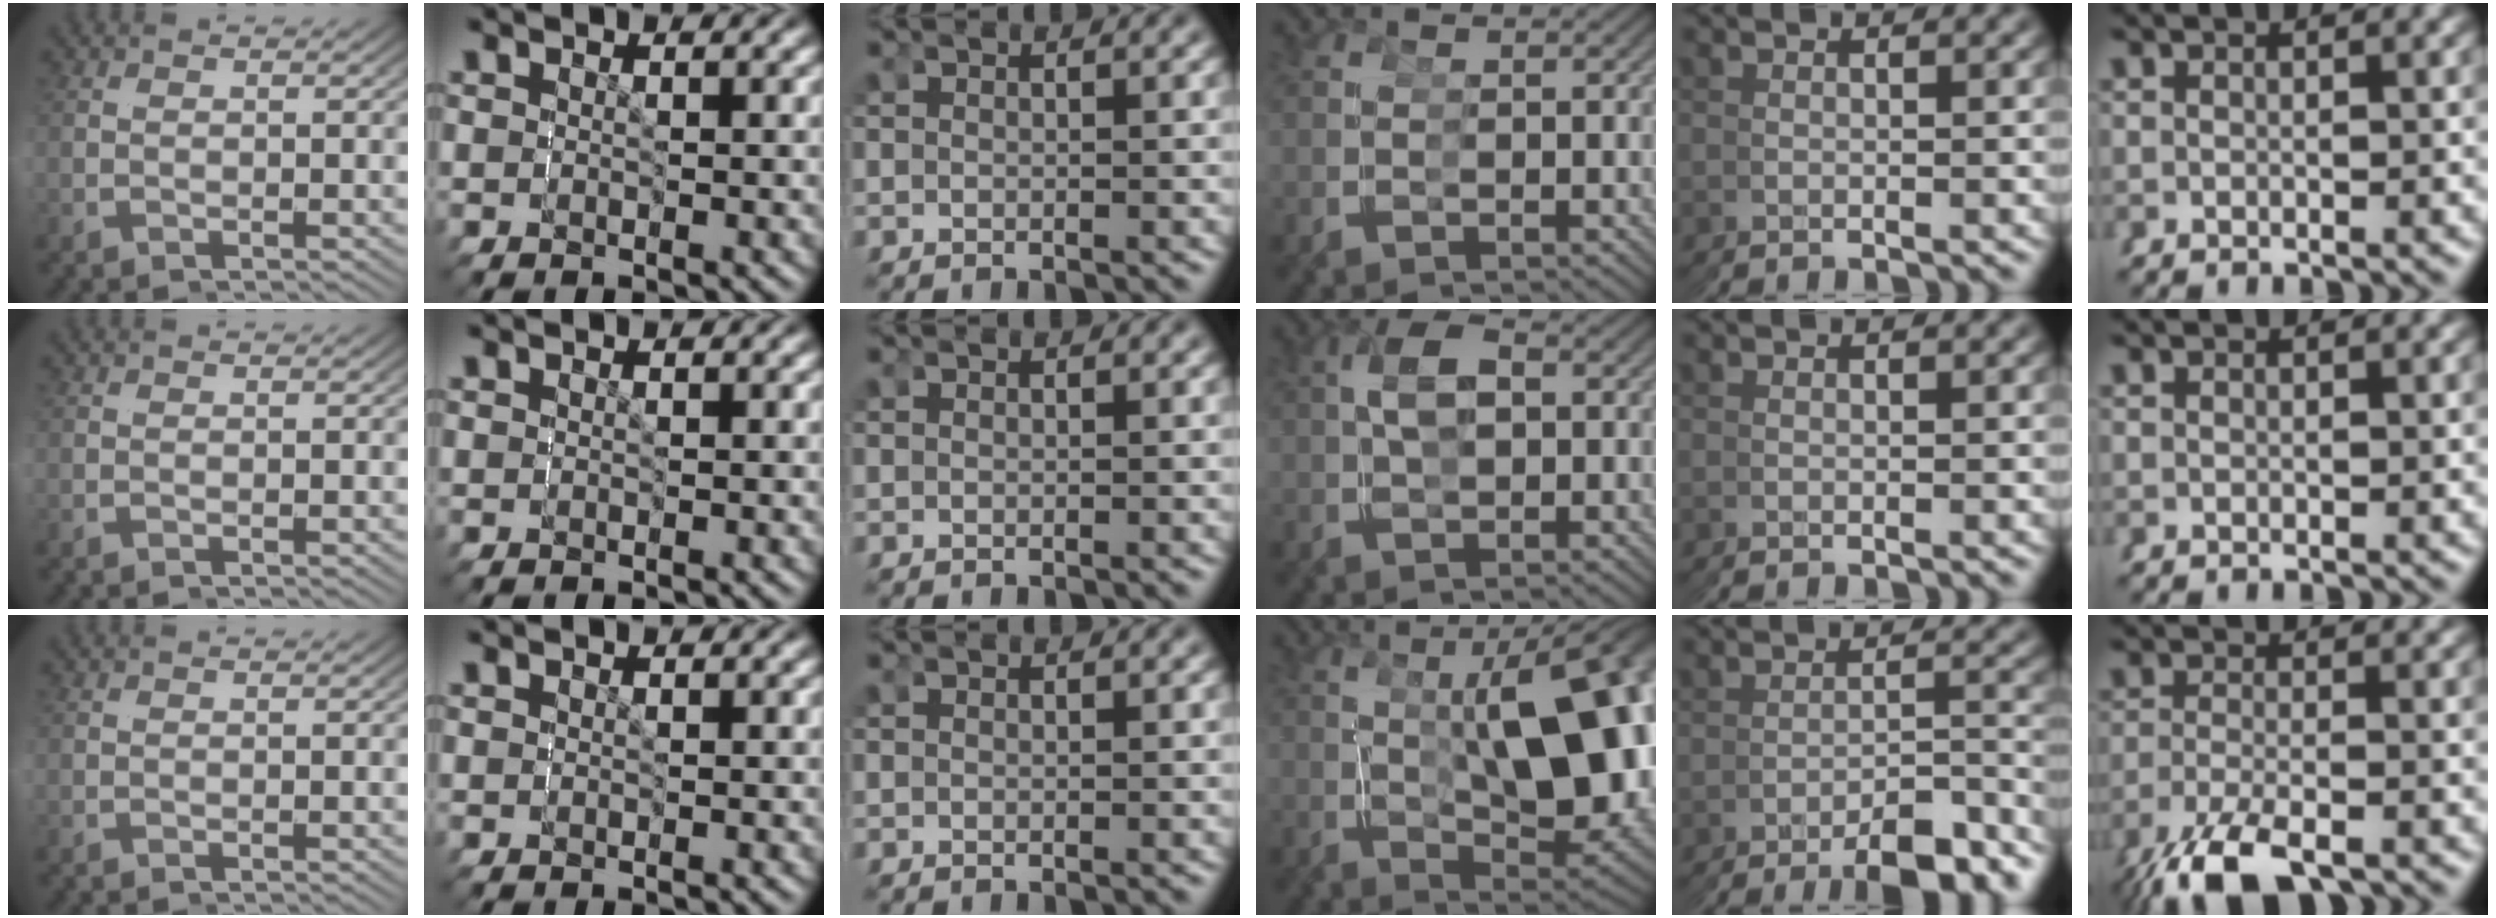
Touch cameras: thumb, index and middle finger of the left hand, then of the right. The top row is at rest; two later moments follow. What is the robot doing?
{"motion": "grasp_and_lifting", "object": "screwdriver"}